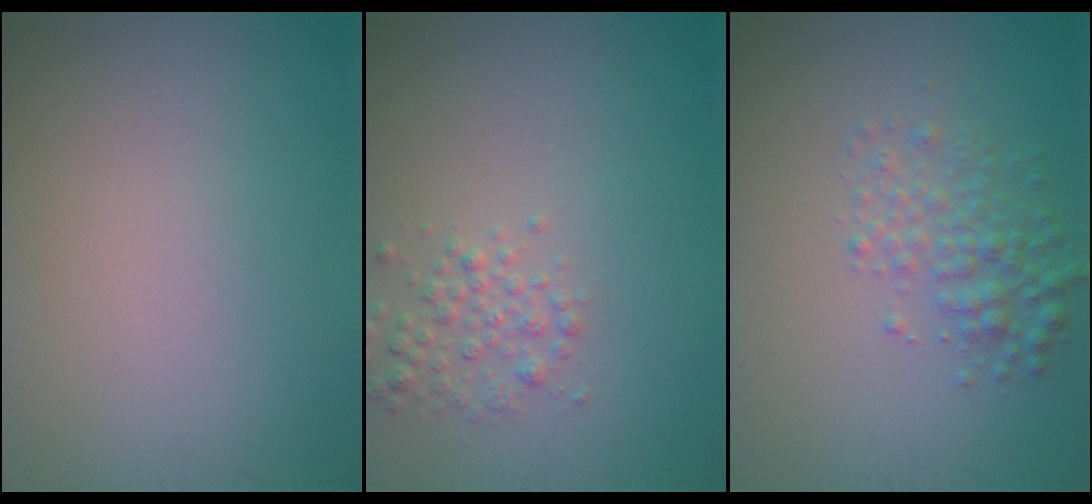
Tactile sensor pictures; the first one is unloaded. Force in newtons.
{"total": 2.1, "press": 2.1, "slide": 0.0}
{"total": 2.8, "press": 2.8, "slide": 0.1}